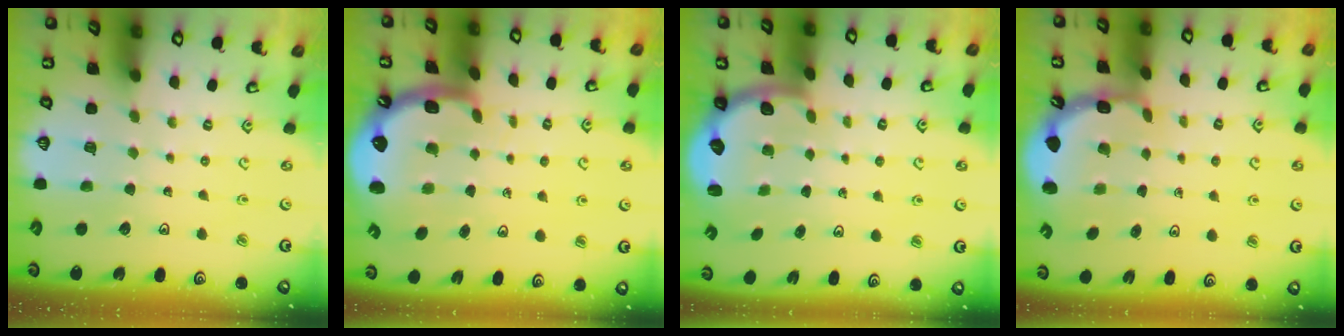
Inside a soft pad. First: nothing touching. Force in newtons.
{"total": 3.8, "press": 3.6, "slide": 1.2}
{"total": 2.6, "press": 1.9, "slide": 1.7}
{"total": 2.3, "press": 2.1, "slide": 0.9}